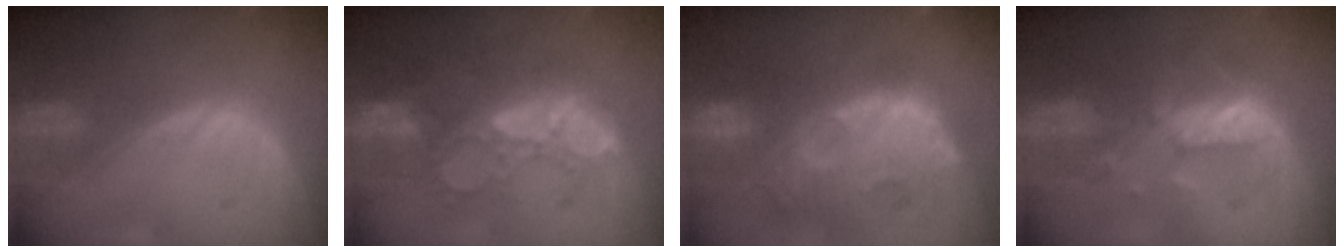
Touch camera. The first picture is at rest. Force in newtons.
{"total": 11.0, "press": 9.5, "slide": 5.5}
{"total": 13.7, "press": 12.3, "slide": 5.9}
{"total": 8.0, "press": 7.4, "slide": 3.0}